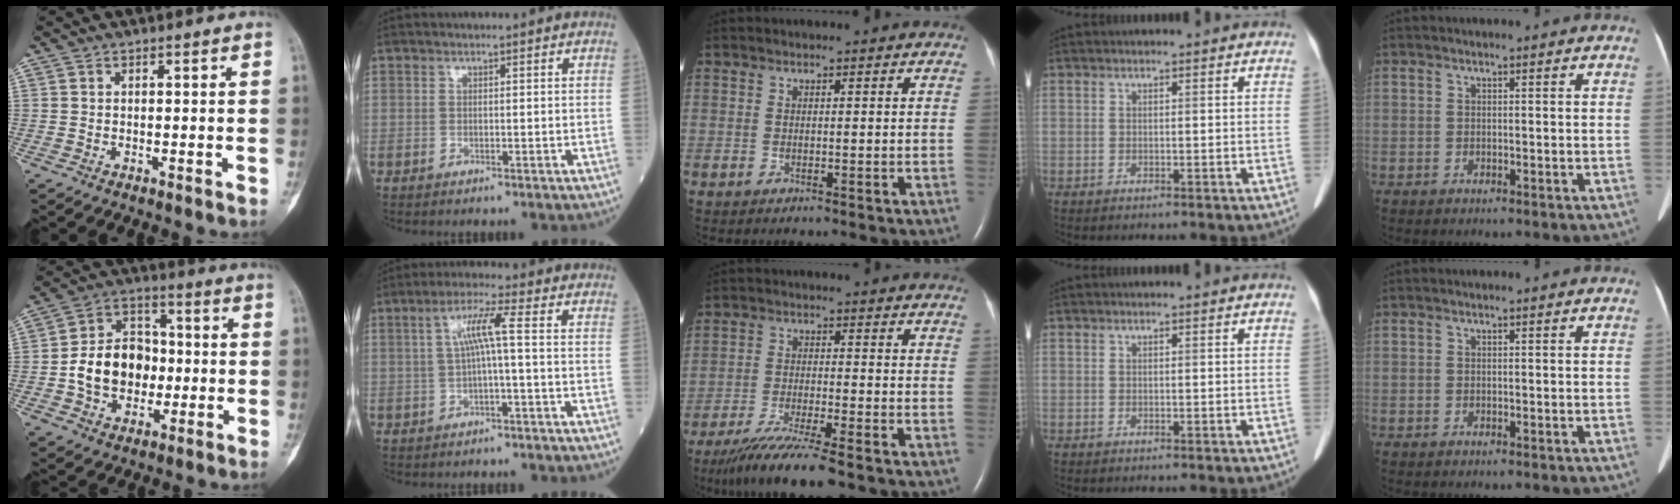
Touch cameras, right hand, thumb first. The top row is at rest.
{"thumb": {"total": 14.1, "force": [-1.6, 10.9, 8.9], "torque": [-0.120, 0.033, -0.029]}, "index": {"total": 5.1, "force": [0.2, -0.3, 5.1], "torque": [-0.095, 0.018, 0.008]}, "middle": {"total": 9.4, "force": [-7.4, -0.4, 5.8], "torque": [-0.101, -0.030, -0.125]}}